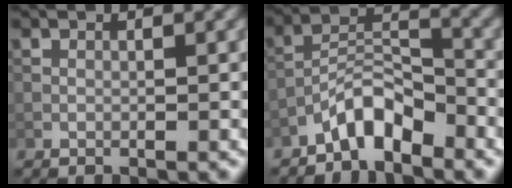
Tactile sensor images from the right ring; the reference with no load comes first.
{"total": 4.5, "force": [-3.5, 1.4, 2.5], "torque": [-0.039, 0.018, -0.071]}